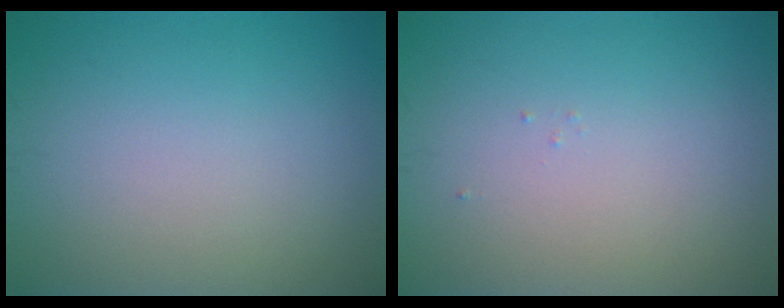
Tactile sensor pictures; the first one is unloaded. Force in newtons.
{"total": 0.0}